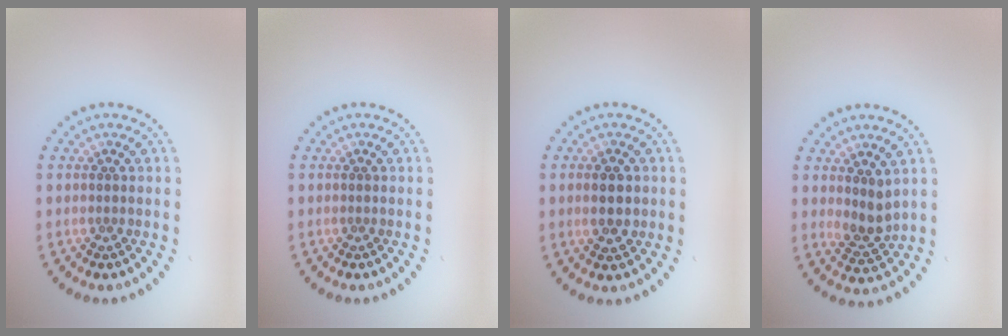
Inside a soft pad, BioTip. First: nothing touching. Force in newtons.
{"total": 0.0}
{"total": 2.6, "press": 2.6, "slide": 0.2}
{"total": 2.4, "press": 2.0, "slide": 1.3}